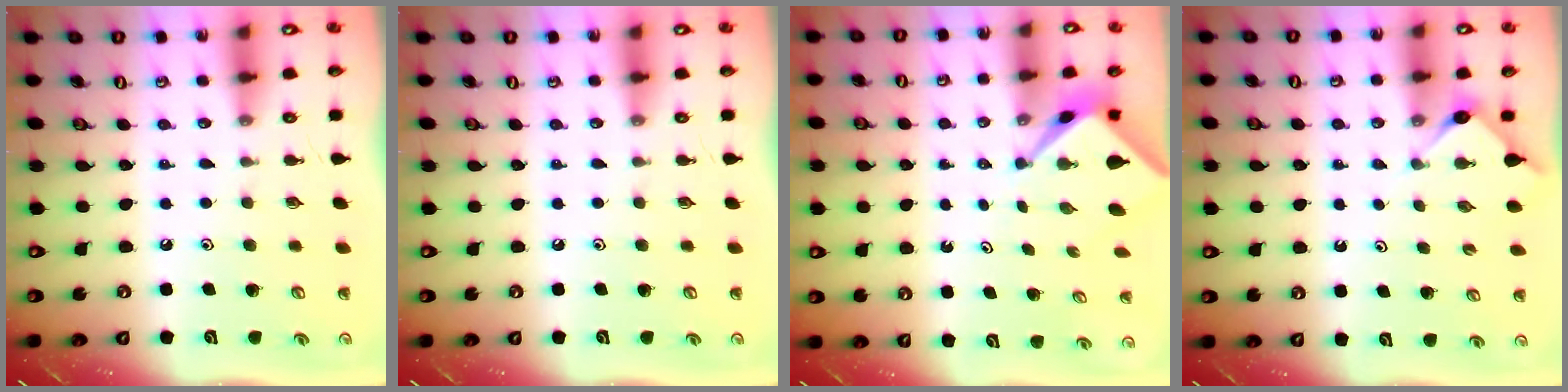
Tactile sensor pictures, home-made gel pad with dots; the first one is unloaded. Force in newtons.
{"total": 0.0}
{"total": 2.3, "press": 2.2, "slide": 0.3}
{"total": 4.0, "press": 4.0, "slide": 0.4}